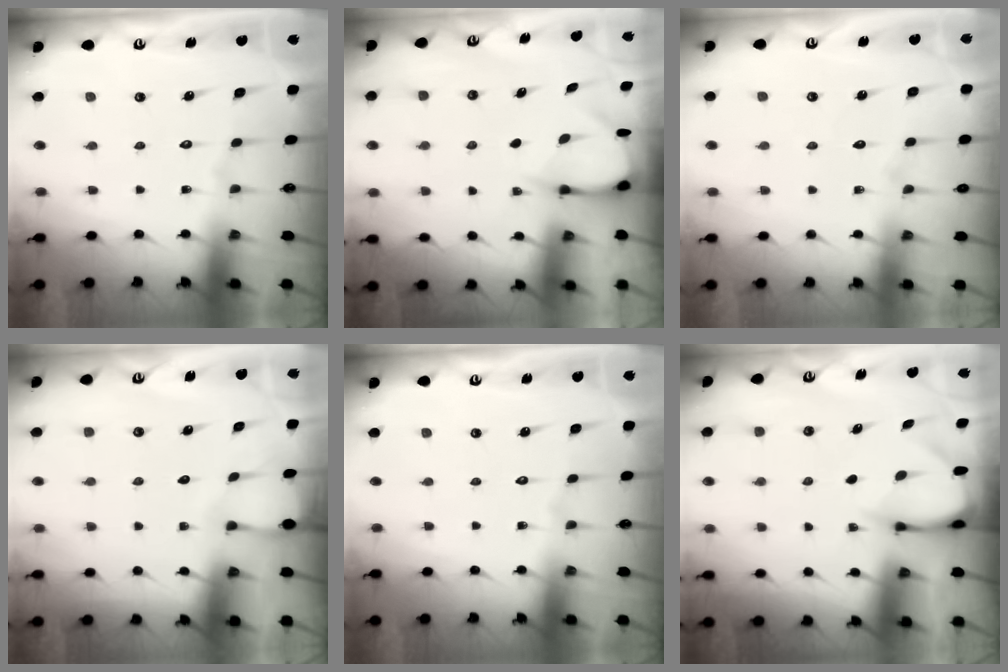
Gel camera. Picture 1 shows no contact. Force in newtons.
{"total": 3.7, "press": 3.7, "slide": 0.3}
{"total": 3.7, "press": 3.7, "slide": 0.4}
{"total": 2.2, "press": 2.2, "slide": 0.4}
{"total": 0.0}
{"total": 3.3, "press": 3.2, "slide": 0.3}